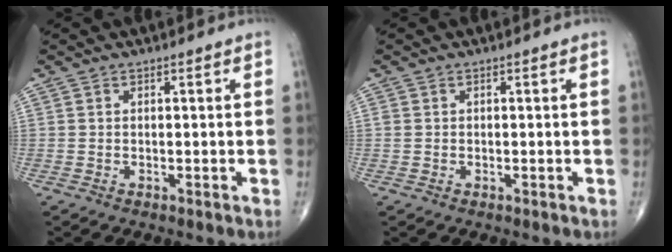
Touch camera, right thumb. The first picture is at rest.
{"total": 0.8, "force": [0.1, 0.6, 0.4], "torque": [-0.009, 0.002, 0.002]}